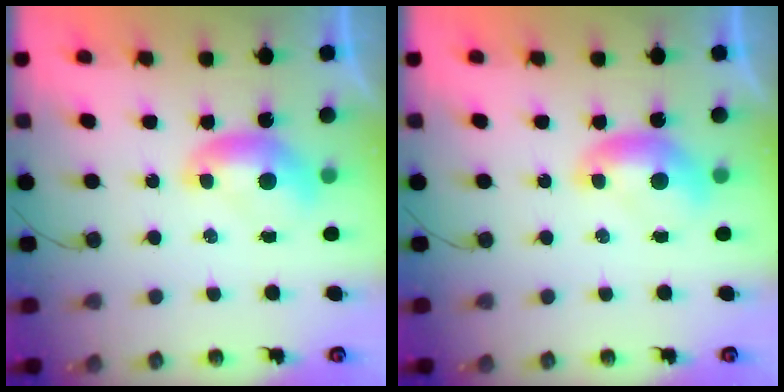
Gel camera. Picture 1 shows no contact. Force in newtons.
{"total": 0.0}